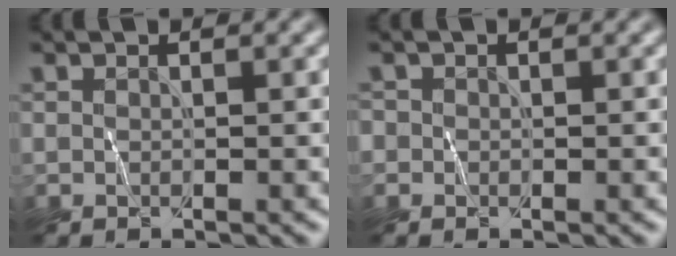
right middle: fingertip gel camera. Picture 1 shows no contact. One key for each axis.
{"total": 0.7, "fx": -0.1, "fy": 0.7, "fz": 0.0, "tx": 0.006, "ty": -0.003, "tz": -0.006}